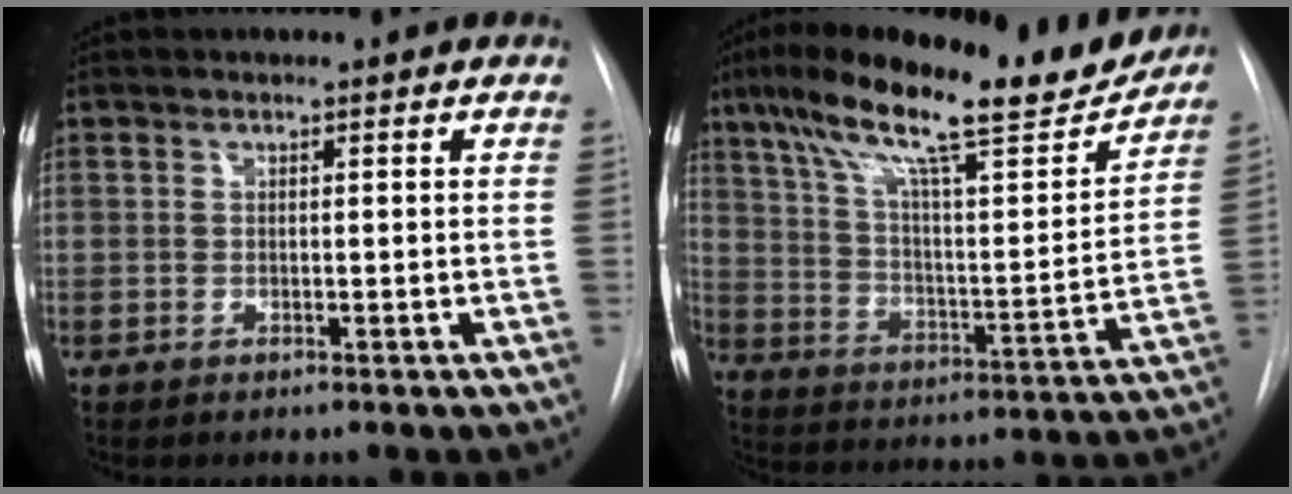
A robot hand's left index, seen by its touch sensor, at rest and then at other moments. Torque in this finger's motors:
{"motor_torque": [0.84, -1.30, 0.58, 0.11]}